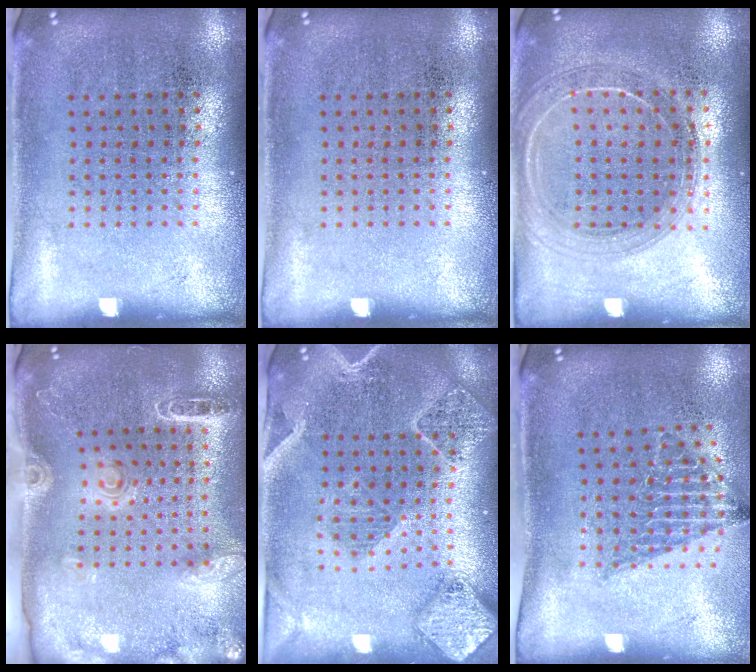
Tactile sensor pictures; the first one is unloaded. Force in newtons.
{"total": 0.0}
{"total": 1.7, "press": 1.6, "slide": 0.5}
{"total": 1.9, "press": 1.9, "slide": 0.3}
{"total": 2.4, "press": 2.2, "slide": 0.9}
{"total": 1.4, "press": 1.1, "slide": 0.8}